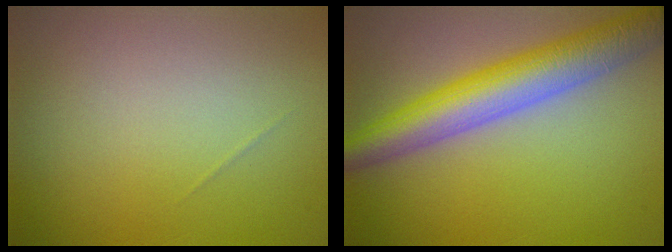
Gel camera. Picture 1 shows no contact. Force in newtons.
{"total": 6.9, "press": 6.9, "slide": 0.2}